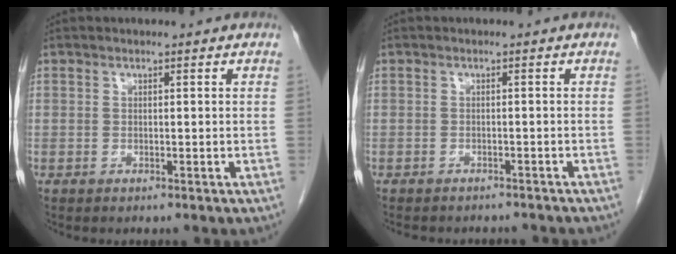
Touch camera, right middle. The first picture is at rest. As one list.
[{"total": 8.0, "force": [-7.2, 2.5, 2.6], "torque": [-0.034, 0.003, -0.081]}]